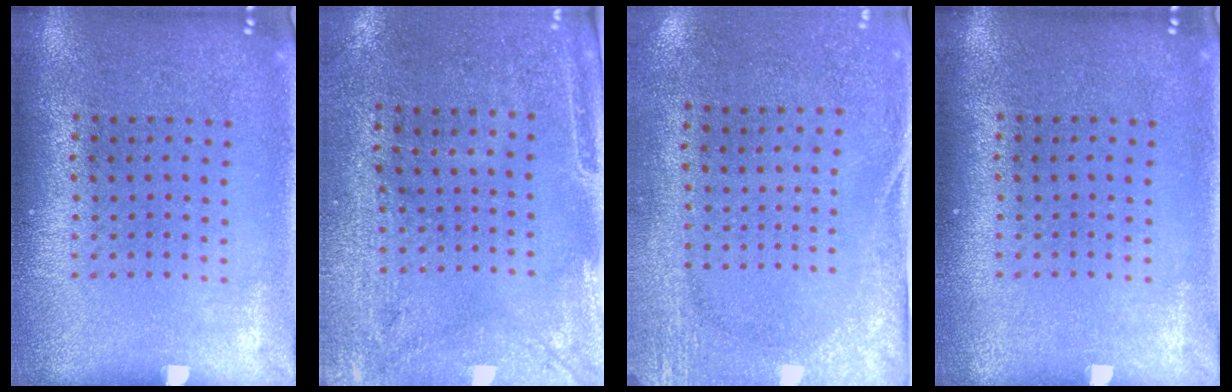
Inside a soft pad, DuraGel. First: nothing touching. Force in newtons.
{"total": 3.0, "press": 2.5, "slide": 1.6}
{"total": 2.8, "press": 2.2, "slide": 1.7}
{"total": 0.0}